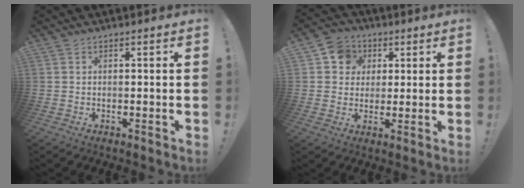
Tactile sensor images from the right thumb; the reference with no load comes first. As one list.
[{"total": 8.2, "force": [1.8, 7.7, 2.2], "torque": [-0.024, -0.002, 0.036]}]